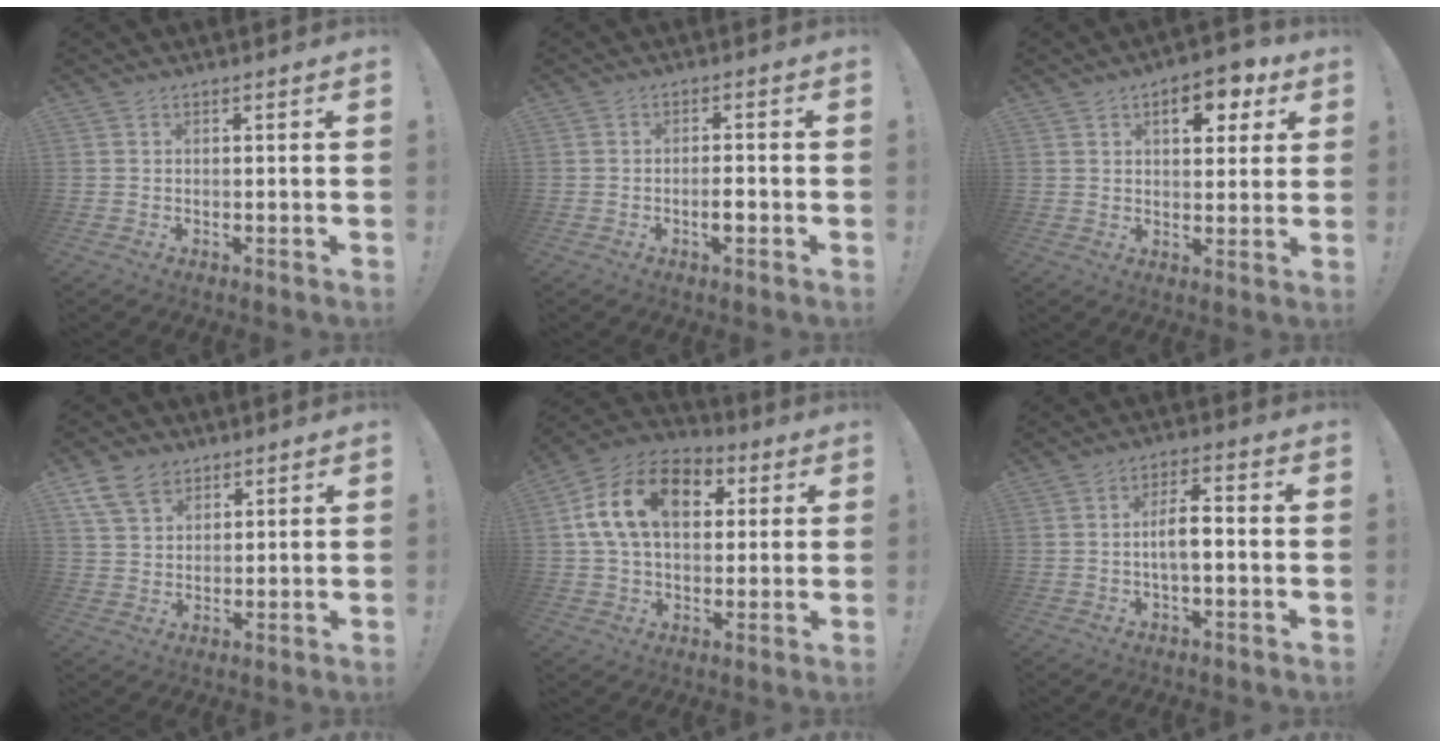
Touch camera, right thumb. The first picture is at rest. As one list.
[{"total": 3.0, "force": [-1.2, 0.9, 2.6], "torque": [-0.036, 0.006, -0.022]}, {"total": 9.0, "force": [4.0, 4.8, 6.5], "torque": [-0.078, -0.007, 0.063]}, {"total": 9.3, "force": [5.5, 6.2, 4.0], "torque": [-0.072, -0.018, 0.110]}, {"total": 18.0, "force": [5.3, 11.8, 12.5], "torque": [-0.225, 0.002, 0.095]}, {"total": 6.4, "force": [-1.0, 2.2, 5.9], "torque": [-0.109, 0.010, -0.020]}]